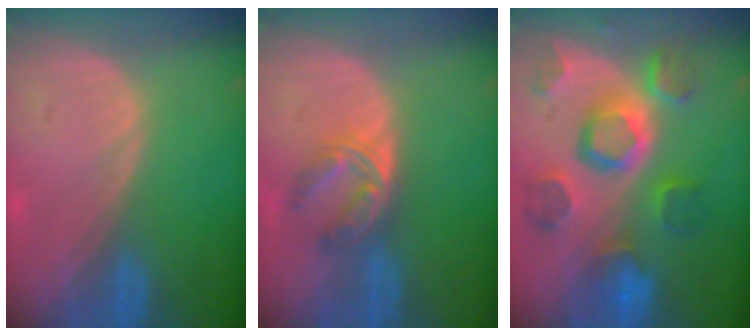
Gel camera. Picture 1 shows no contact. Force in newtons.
{"total": 6.0, "press": 5.0, "slide": 3.3}
{"total": 11.2, "press": 10.0, "slide": 5.1}